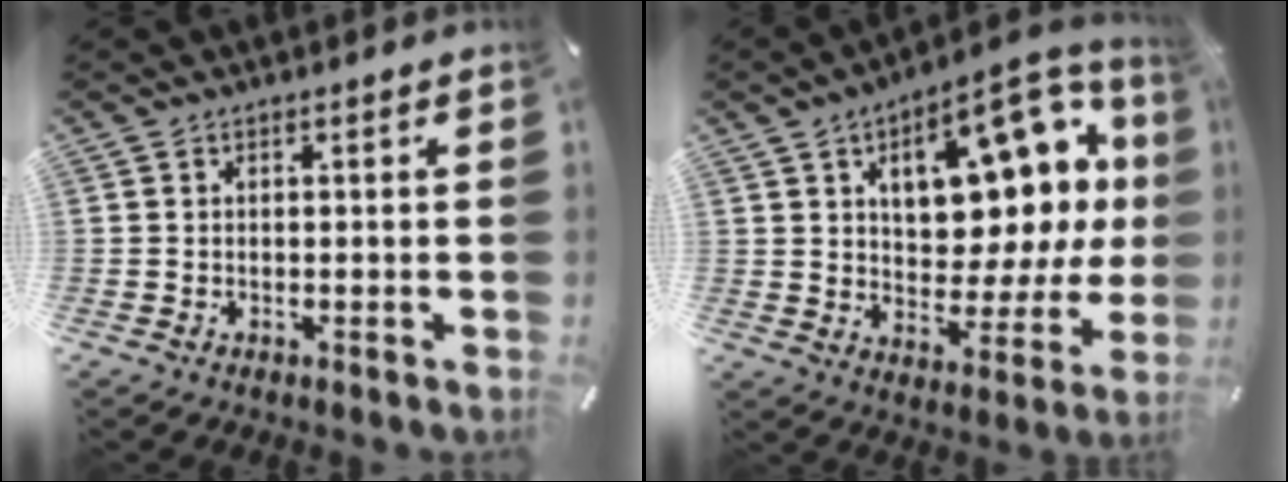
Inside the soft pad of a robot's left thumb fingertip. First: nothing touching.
{"total": 20.1, "force": [8.3, 10.8, 14.8], "torque": [-0.202, -0.047, 0.137]}